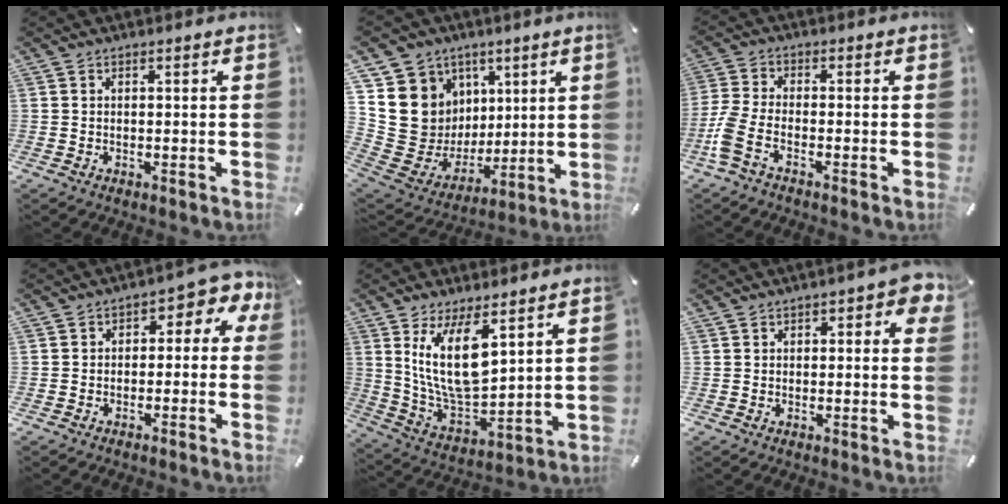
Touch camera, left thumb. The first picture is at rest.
{"total": 14.2, "force": [2.9, 13.8, 2.1], "torque": [-0.017, -0.035, 0.087]}
{"total": 6.3, "force": [-3.2, 2.5, 4.8], "torque": [-0.118, -0.006, -0.061]}
{"total": 4.7, "force": [-0.1, 3.5, 3.1], "torque": [-0.039, 0.001, -0.010]}
{"total": 15.2, "force": [7.1, 6.6, 11.7], "torque": [-0.249, -0.034, 0.125]}
{"total": 3.7, "force": [2.0, 2.3, 2.1], "torque": [-0.019, -0.005, 0.034]}